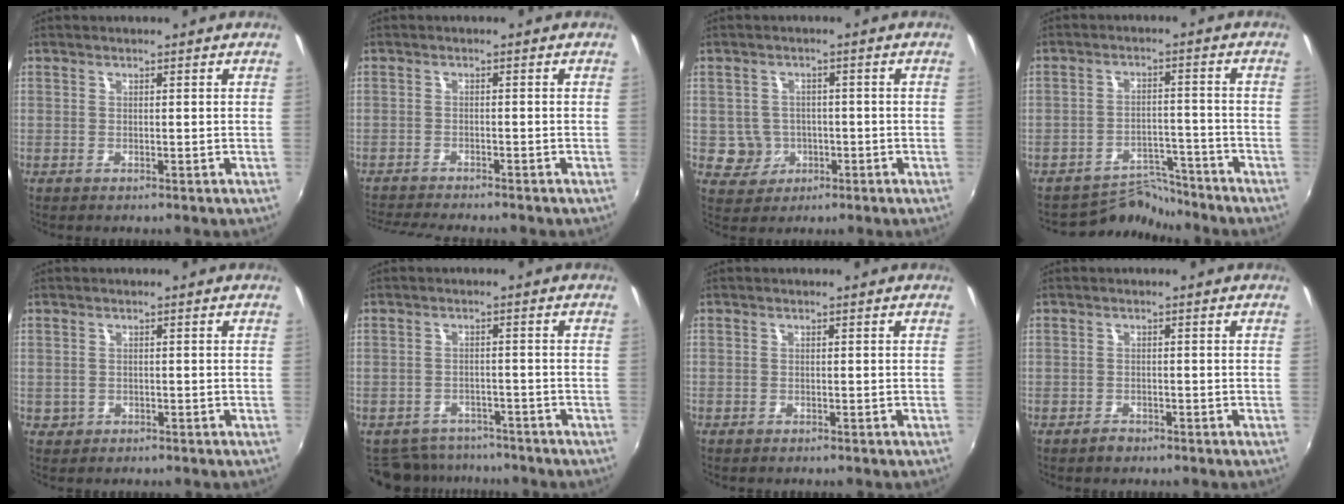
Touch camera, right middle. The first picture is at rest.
{"total": 6.5, "force": [-6.2, 0.1, 2.1], "torque": [-0.058, -0.020, -0.105]}
{"total": 4.6, "force": [-1.1, 4.4, 0.7], "torque": [-0.025, 0.010, -0.007]}
{"total": 6.7, "force": [-6.5, 1.3, -0.7], "torque": [-0.003, 0.017, -0.107]}
{"total": 1.3, "force": [-0.5, 1.2, 0.3], "torque": [-0.009, -0.003, -0.004]}
{"total": 8.6, "force": [-7.5, 3.8, 1.5], "torque": [-0.047, 0.002, -0.107]}
{"total": 0.7, "force": [-0.6, 0.3, 0.1], "torque": [-0.005, 0.002, -0.009]}
{"total": 1.4, "force": [-1.3, 0.6, 0.3], "torque": [-0.008, -0.001, -0.021]}